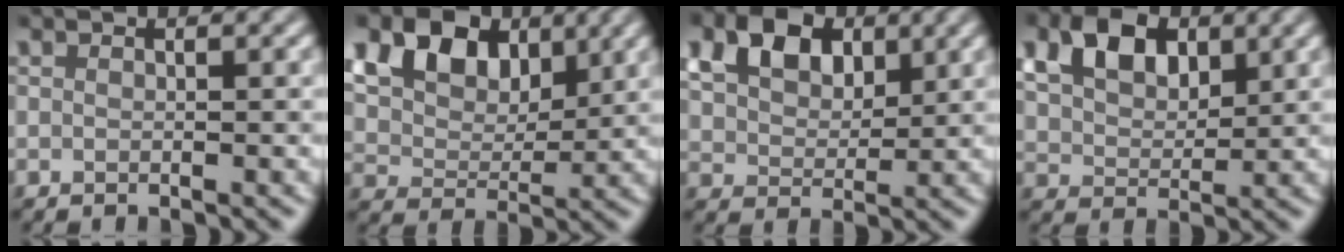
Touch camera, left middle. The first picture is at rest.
{"total": 10.5, "force": [5.3, 7.0, 5.8], "torque": [-0.111, 0.021, 0.087]}
{"total": 6.1, "force": [3.0, 4.1, 3.5], "torque": [-0.079, 0.013, 0.042]}
{"total": 5.5, "force": [2.5, 3.6, 3.3], "torque": [-0.072, 0.003, 0.042]}